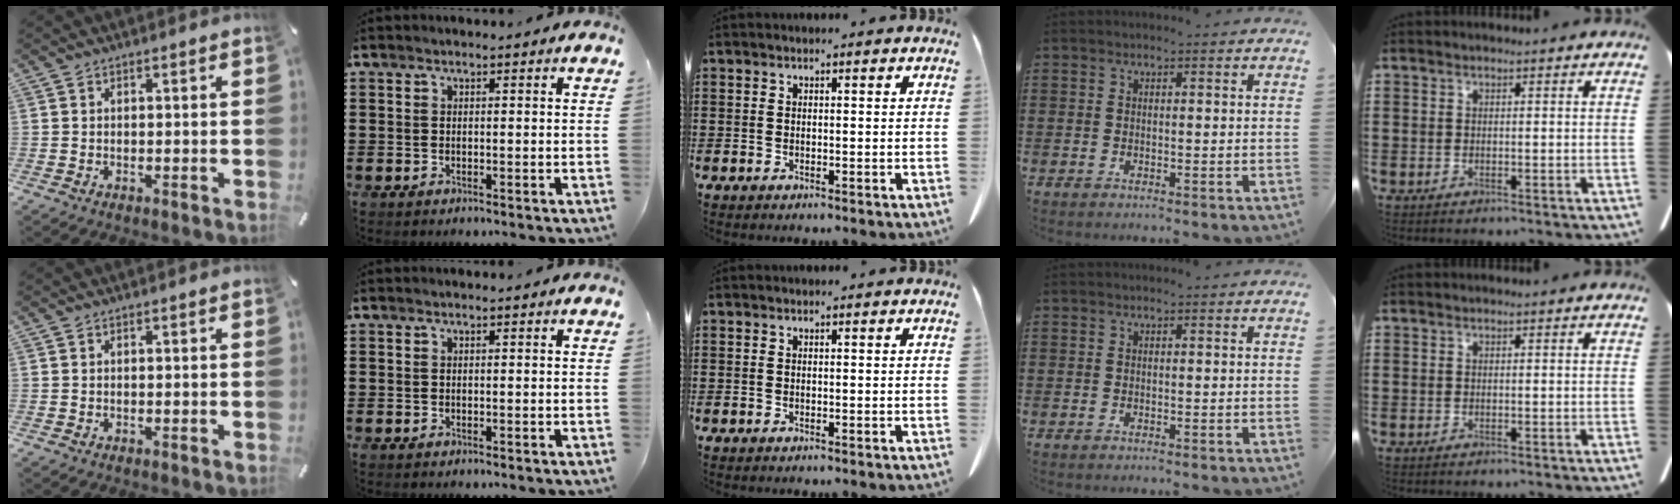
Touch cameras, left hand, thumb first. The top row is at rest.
{}